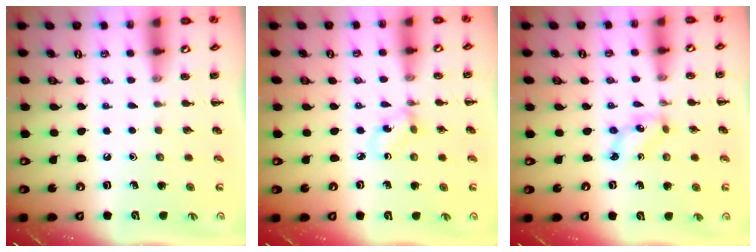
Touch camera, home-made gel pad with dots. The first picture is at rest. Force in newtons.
{"total": 1.4, "press": 1.3, "slide": 0.6}
{"total": 2.5, "press": 2.5, "slide": 0.6}